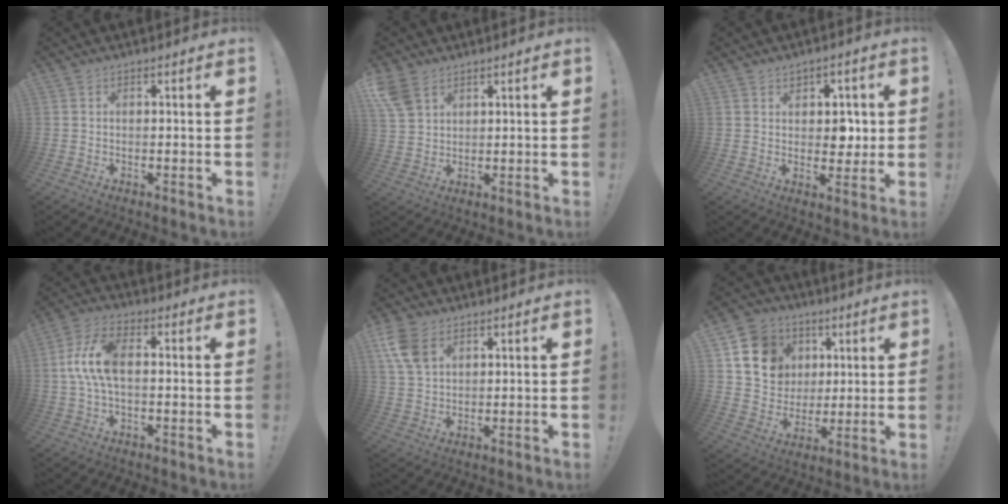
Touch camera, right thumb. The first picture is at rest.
{"total": 7.1, "force": [4.2, 4.5, 3.6], "torque": [-0.084, -0.012, 0.087]}
{"total": 6.3, "force": [1.3, 5.3, 3.1], "torque": [-0.031, -0.003, 0.023]}
{"total": 10.4, "force": [0.4, 5.1, 9.1], "torque": [-0.192, 0.003, 0.009]}
{"total": 8.8, "force": [4.2, 5.6, 5.3], "torque": [-0.114, -0.005, 0.084]}
{"total": 13.8, "force": [5.1, 11.9, 4.6], "torque": [-0.071, -0.013, 0.115]}